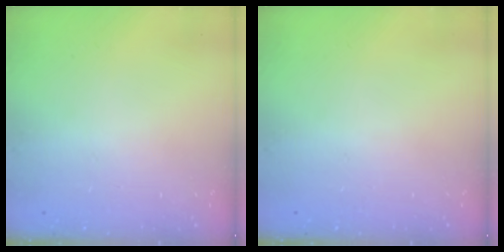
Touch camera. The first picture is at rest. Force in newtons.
{"total": 0.0}